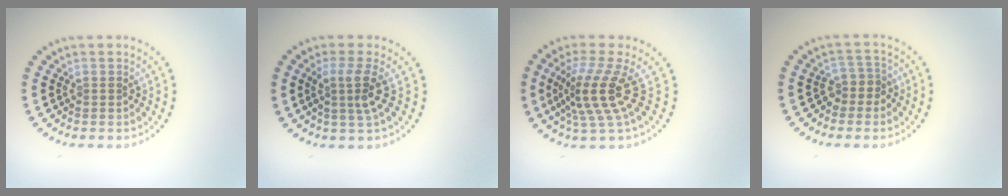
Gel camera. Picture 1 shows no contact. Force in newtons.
{"total": 2.7, "press": 2.0, "slide": 1.9}
{"total": 4.6, "press": 3.1, "slide": 3.3}
{"total": 1.9, "press": 1.5, "slide": 1.1}